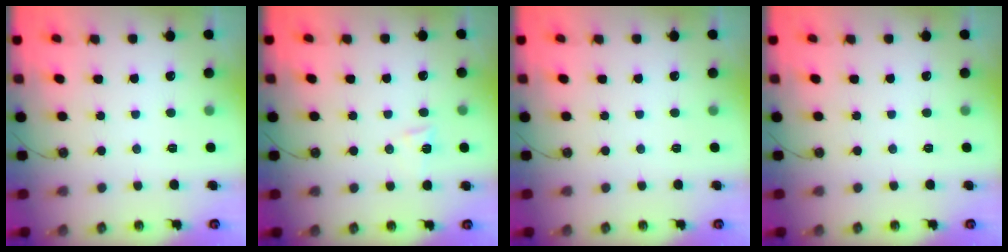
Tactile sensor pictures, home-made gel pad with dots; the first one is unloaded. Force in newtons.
{"total": 5.6, "press": 5.1, "slide": 2.4}
{"total": 0.0}
{"total": 0.0}